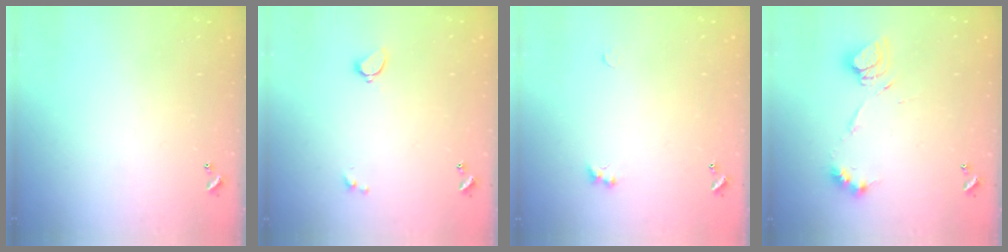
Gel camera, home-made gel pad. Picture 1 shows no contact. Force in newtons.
{"total": 1.7, "press": 1.6, "slide": 0.5}
{"total": 1.8, "press": 1.7, "slide": 0.4}
{"total": 10.9, "press": 10.9, "slide": 1.0}